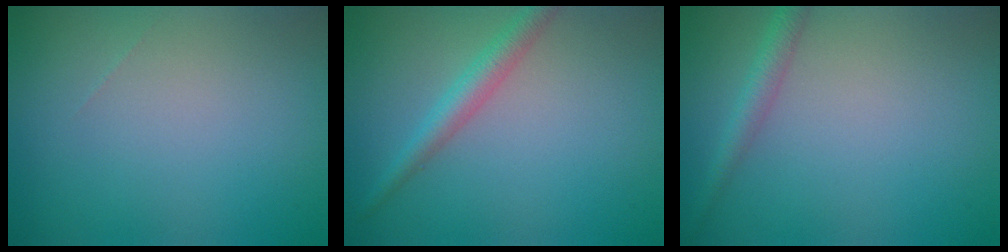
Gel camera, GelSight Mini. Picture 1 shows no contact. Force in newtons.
{"total": 2.6, "press": 2.6, "slide": 0.0}
{"total": 2.0, "press": 2.0, "slide": 0.1}